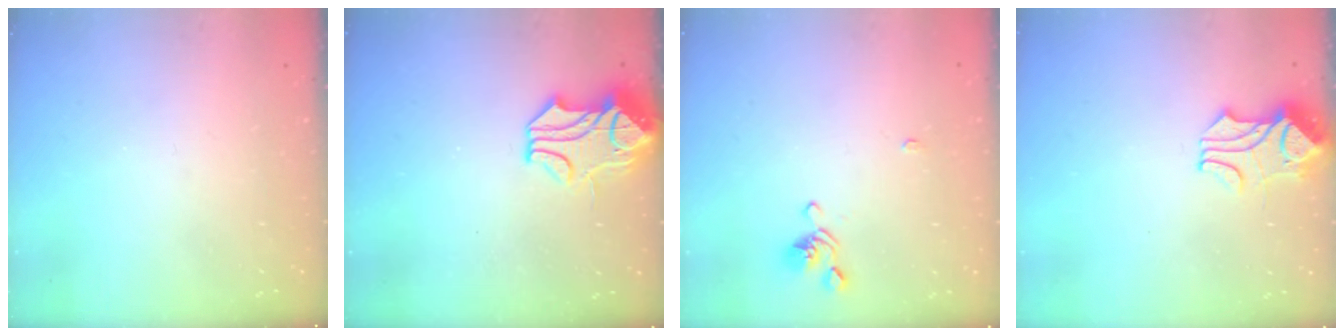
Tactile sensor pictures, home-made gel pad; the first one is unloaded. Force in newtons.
{"total": 2.1, "press": 1.5, "slide": 1.5}
{"total": 0.8, "press": 0.8, "slide": 0.4}
{"total": 1.7, "press": 1.3, "slide": 1.1}